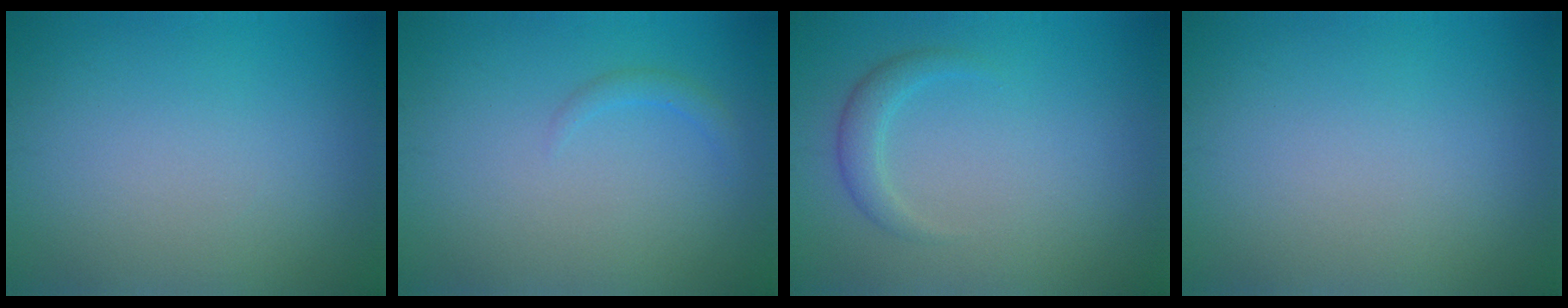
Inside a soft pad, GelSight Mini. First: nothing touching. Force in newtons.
{"total": 1.0, "press": 1.0, "slide": 0.1}
{"total": 1.8, "press": 1.8, "slide": 0.1}
{"total": 0.0}